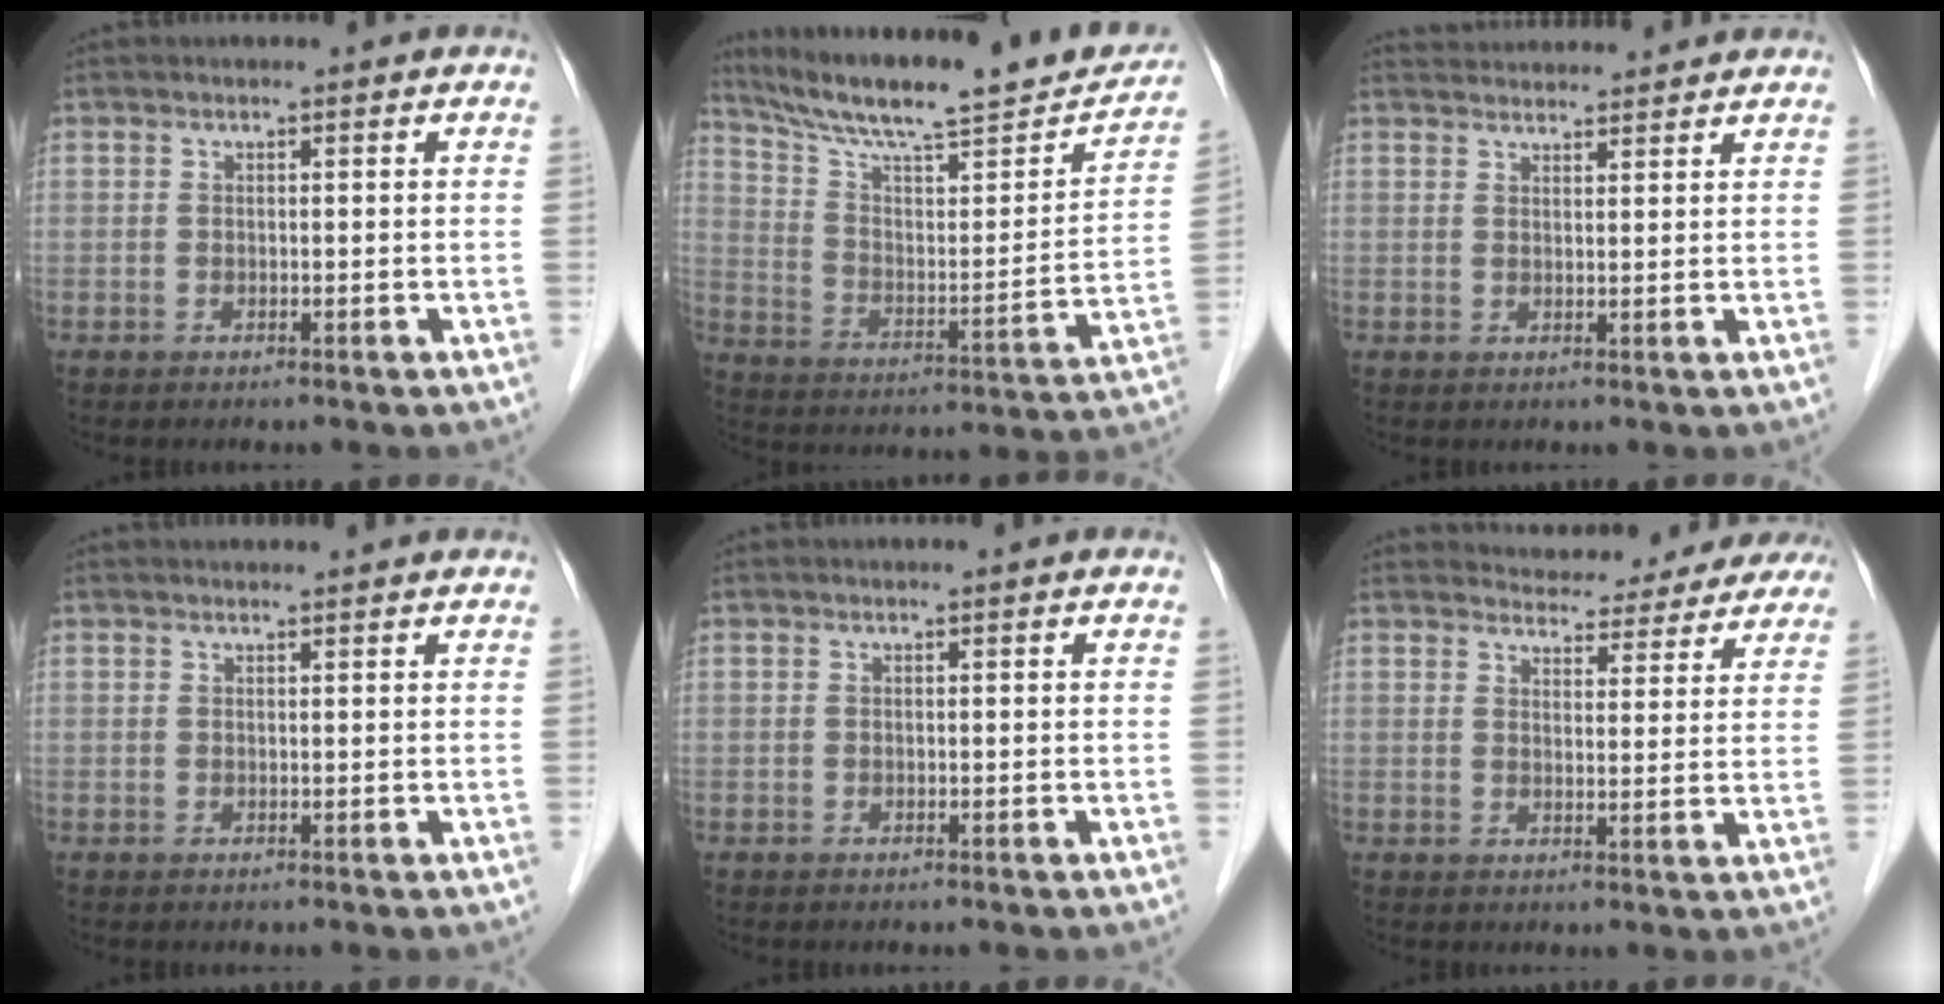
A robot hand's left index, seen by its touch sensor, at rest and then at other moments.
{"total": 23.3, "force": [20.1, 3.2, 11.4], "torque": [-0.181, -0.011, 0.297]}
{"total": 7.1, "force": [6.9, 1.0, 1.1], "torque": [-0.016, 0.029, 0.094]}
{"total": 2.2, "force": [2.2, 0.1, 0.4], "torque": [-0.008, 0.013, 0.026]}
{"total": 0.0}
{"total": 12.5, "force": [12.0, 3.3, 1.6], "torque": [0.004, -0.007, 0.125]}